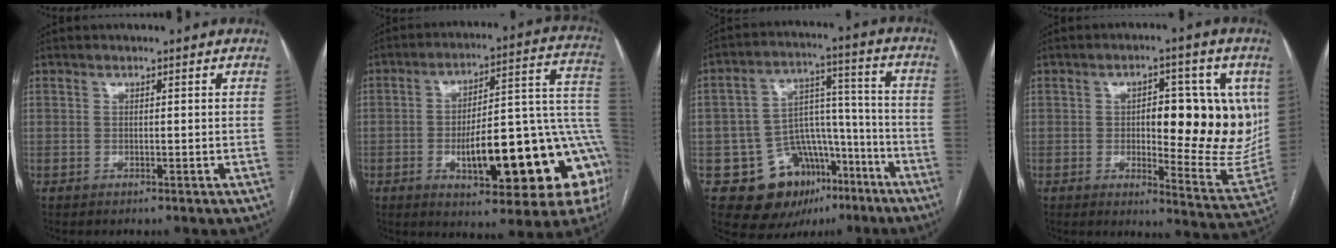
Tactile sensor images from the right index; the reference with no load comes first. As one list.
[{"total": 23.5, "force": [-6.5, 6.3, 21.7], "torque": [-0.213, 0.031, -0.076]}, {"total": 15.3, "force": [-8.0, 11.1, 6.9], "torque": [-0.096, 0.064, -0.110]}, {"total": 16.1, "force": [1.9, 5.8, 14.9], "torque": [-0.181, 0.006, 0.032]}]